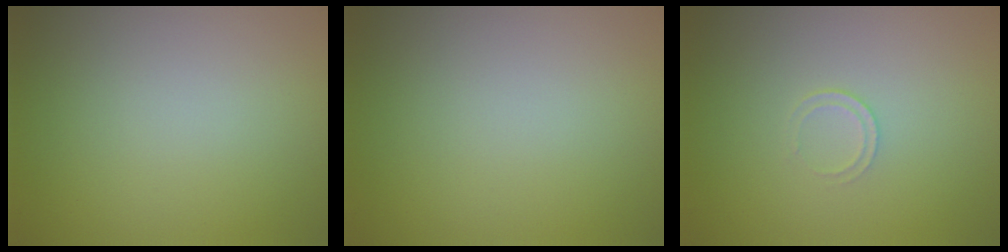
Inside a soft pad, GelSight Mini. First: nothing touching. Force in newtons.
{"total": 0.0}
{"total": 0.7, "press": 0.3, "slide": 0.6}